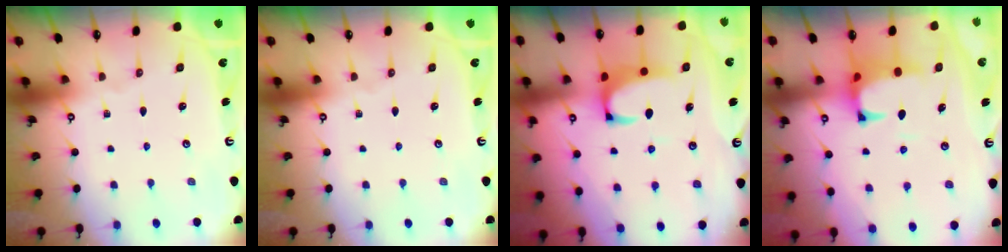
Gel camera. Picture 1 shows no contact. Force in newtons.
{"total": 0.0}
{"total": 2.3, "press": 2.1, "slide": 0.9}
{"total": 1.4, "press": 0.9, "slide": 1.0}